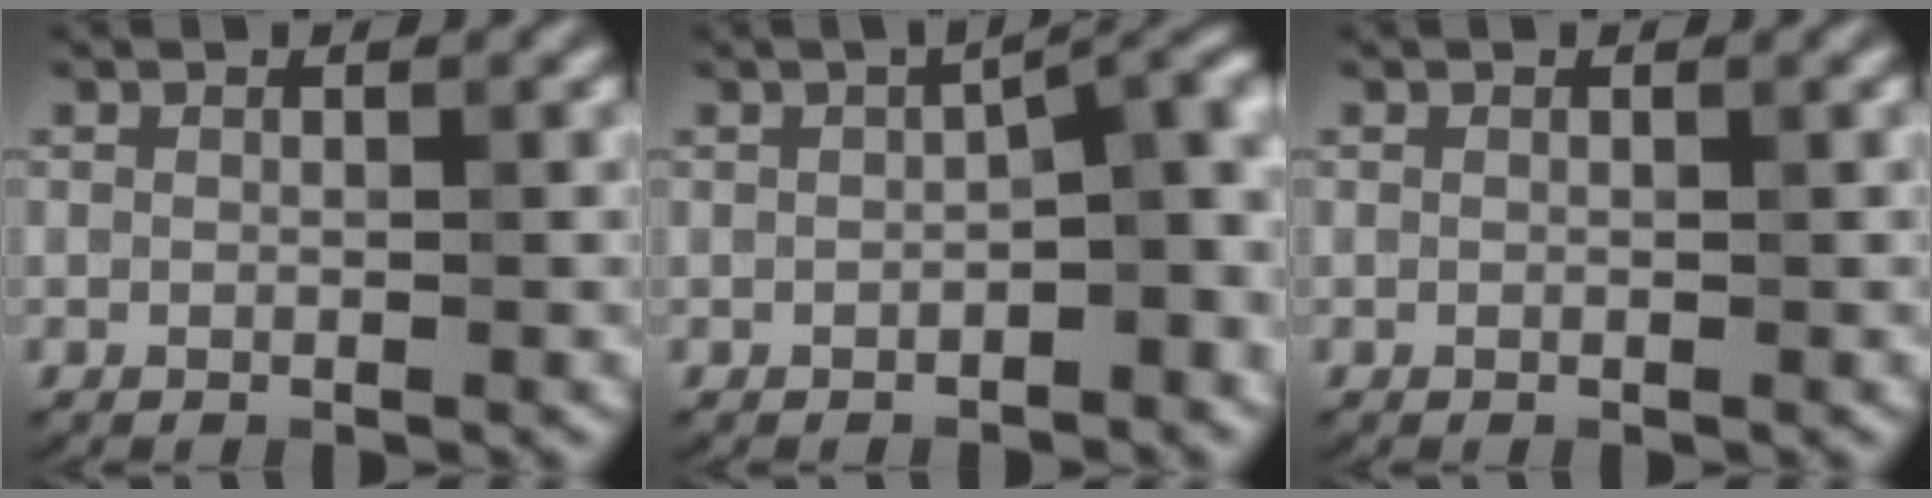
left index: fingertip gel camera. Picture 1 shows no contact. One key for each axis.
{"total": 4.3, "fx": -0.8, "fy": 1.7, "fz": 3.9, "tx": -0.039, "ty": 0.011, "tz": -0.015}
{"total": 0.0}